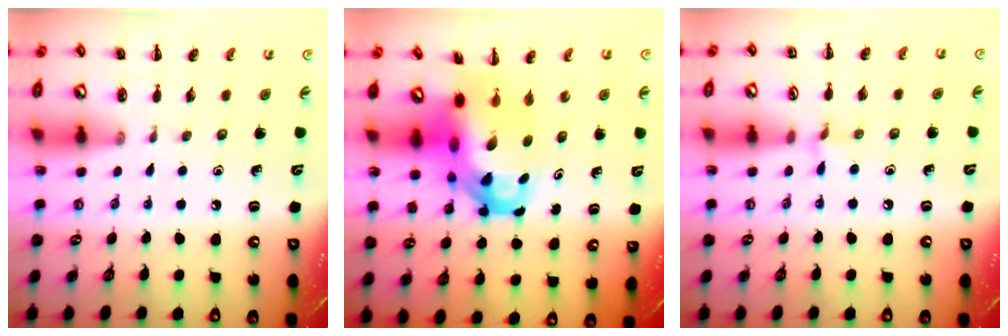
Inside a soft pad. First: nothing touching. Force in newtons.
{"total": 8.5, "press": 8.1, "slide": 2.6}
{"total": 5.5, "press": 5.1, "slide": 2.0}